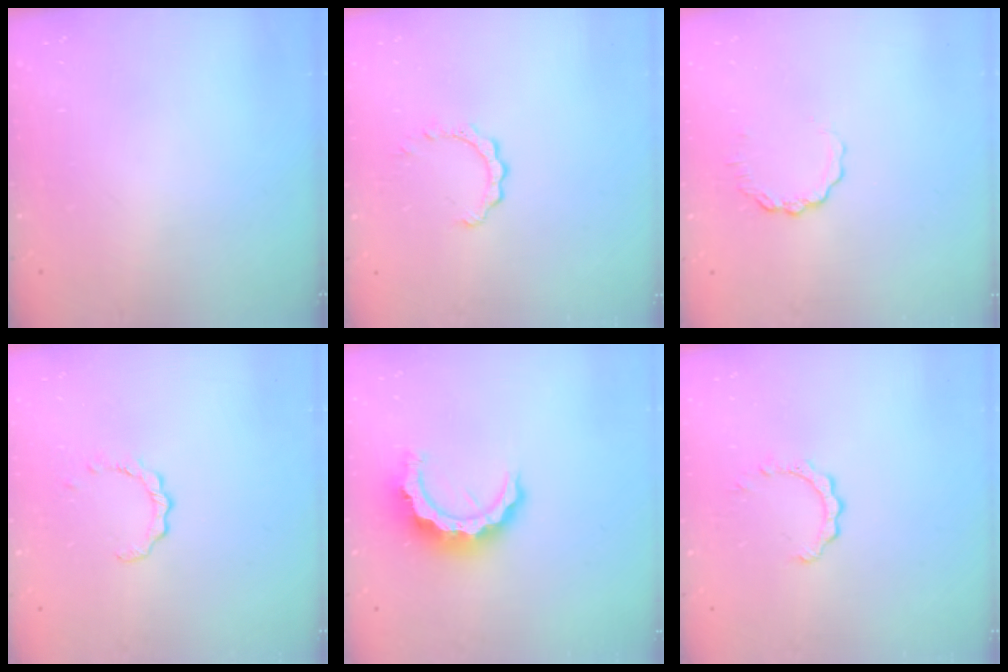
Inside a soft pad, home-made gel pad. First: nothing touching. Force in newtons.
{"total": 2.7, "press": 2.7, "slide": 0.0}
{"total": 3.7, "press": 3.7, "slide": 0.4}
{"total": 2.9, "press": 2.8, "slide": 0.4}
{"total": 11.0, "press": 10.9, "slide": 1.1}
{"total": 2.7, "press": 2.7, "slide": 0.0}